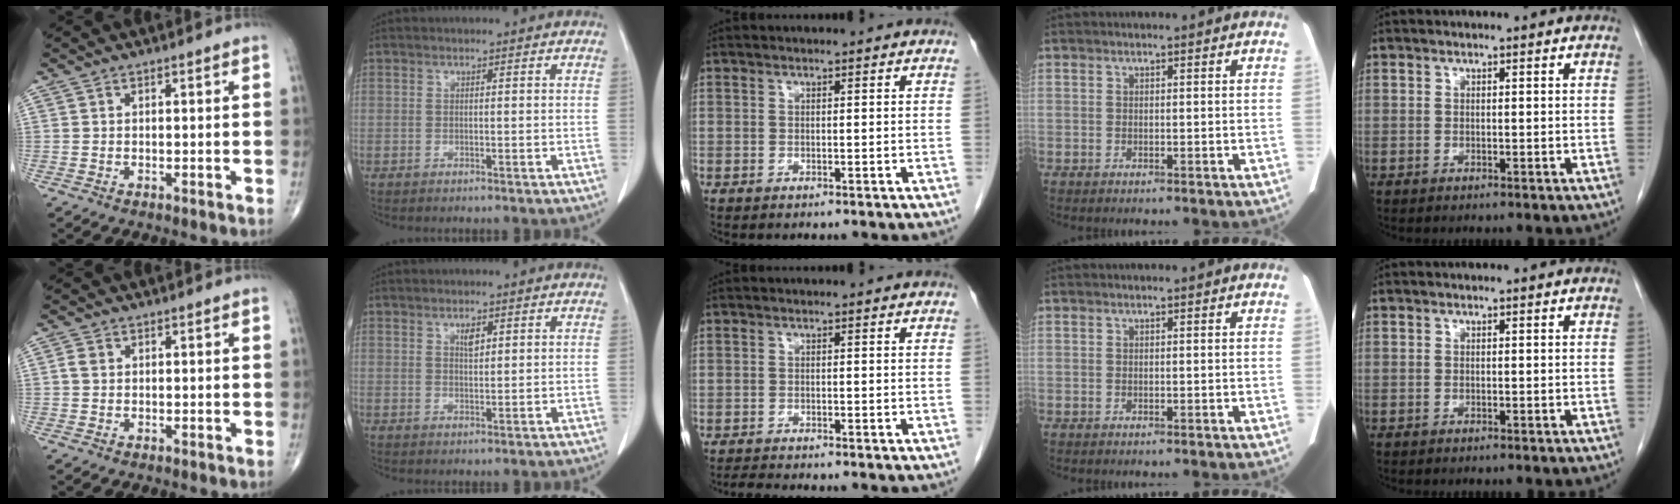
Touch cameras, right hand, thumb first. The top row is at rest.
{"thumb": {"total": 1.4, "force": [0.2, 1.1, 0.8], "torque": [-0.017, 0.004, 0.004]}, "index": {"total": 1.9, "force": [1.0, 0.8, 1.4], "torque": [-0.024, -0.003, 0.018]}, "middle": {"total": 2.0, "force": [-1.9, -0.3, 0.5], "torque": [-0.015, -0.010, -0.035]}}